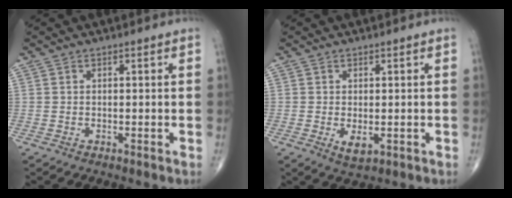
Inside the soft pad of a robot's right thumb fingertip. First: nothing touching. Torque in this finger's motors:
{"motor_torque": [0.06, -0.10, 0.21, 0.19, 0.04]}